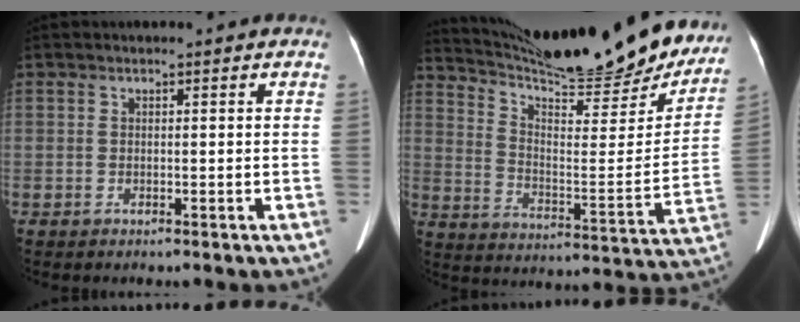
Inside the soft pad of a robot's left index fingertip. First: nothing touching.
{"total": 26.2, "force": [23.7, 3.3, 10.8], "torque": [-0.178, -0.070, 0.324]}